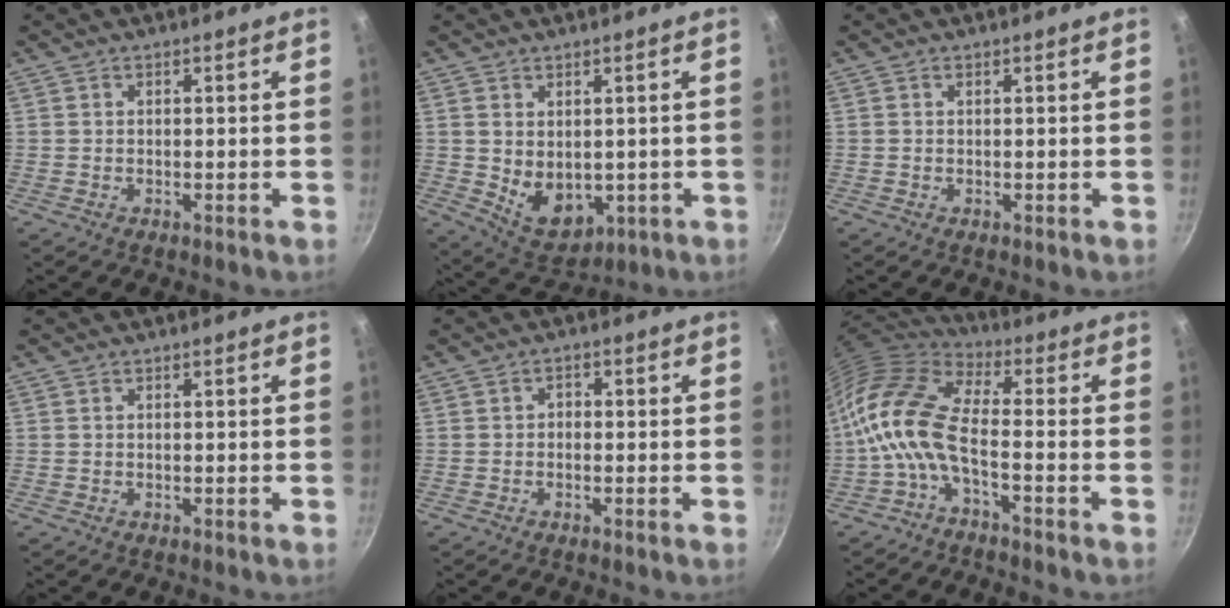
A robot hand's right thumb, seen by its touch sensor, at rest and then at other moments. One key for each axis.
{"total": 8.5, "fx": 0.2, "fy": 6.1, "fz": 5.9, "tx": -0.074, "ty": -0.020, "tz": 0.029}
{"total": 0.0}
{"total": 0.0}
{"total": 1.5, "fx": -0.2, "fy": 1.2, "fz": 0.9, "tx": -0.014, "ty": 0.007, "tz": -0.006}
{"total": 12.7, "fx": -2.9, "fy": 5.3, "fz": 11.2, "tx": -0.233, "ty": 0.032, "tz": -0.076}